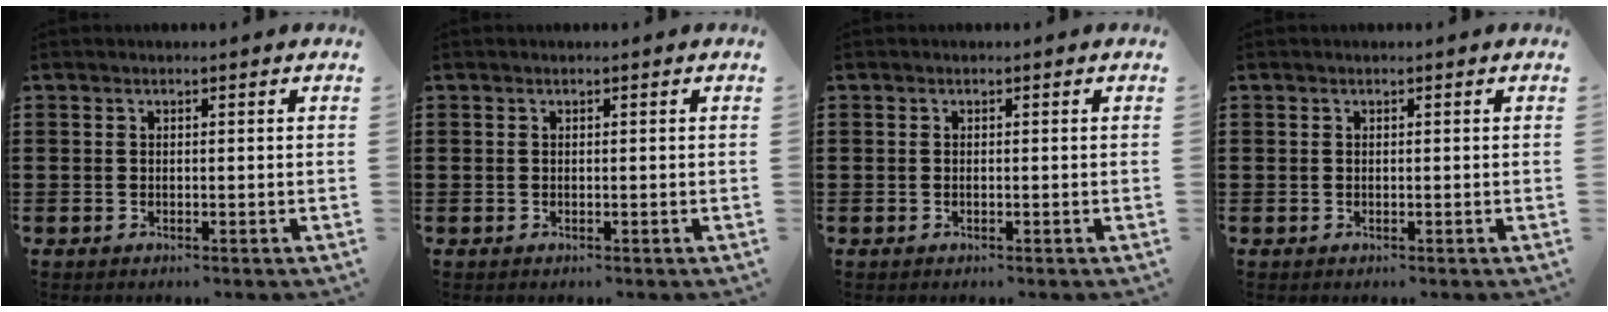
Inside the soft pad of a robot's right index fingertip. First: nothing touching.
{"total": 0.0}
{"total": 0.0}
{"total": 0.0}